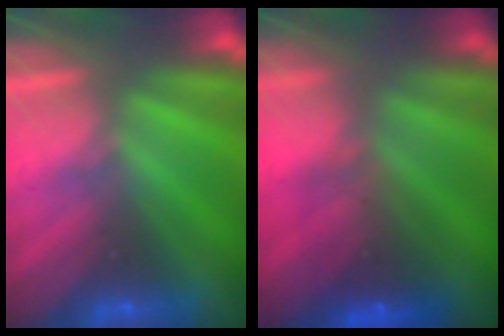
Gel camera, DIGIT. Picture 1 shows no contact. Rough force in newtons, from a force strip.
{"total": 5.5}